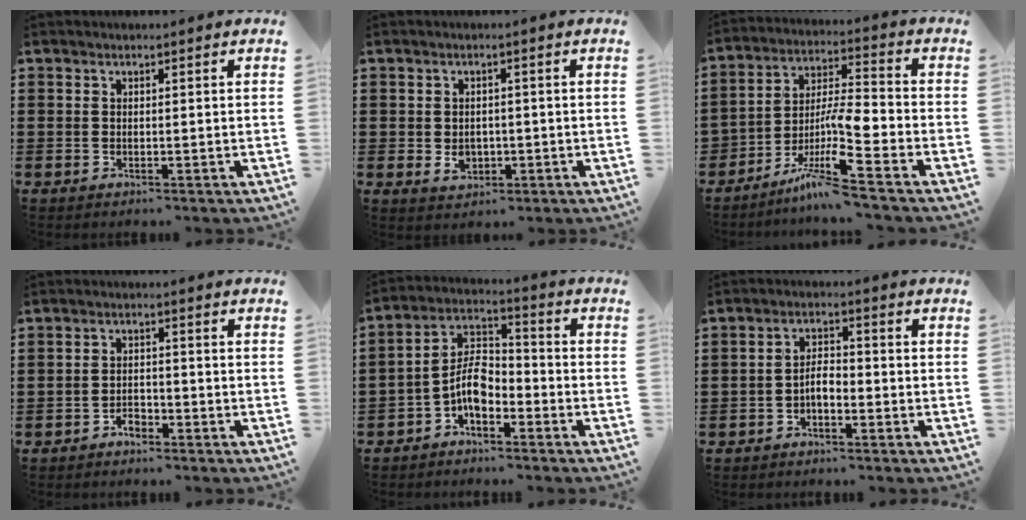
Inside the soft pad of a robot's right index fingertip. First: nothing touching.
{"total": 2.8, "force": [-0.5, 2.2, 1.7], "torque": [-0.029, 0.000, -0.012]}
{"total": 9.6, "force": [-6.1, 0.7, 7.4], "torque": [-0.151, -0.017, -0.124]}
{"total": 2.2, "force": [-1.8, 0.9, 0.8], "torque": [-0.020, 0.003, -0.038]}
{"total": 6.8, "force": [-3.2, 3.5, 4.9], "torque": [-0.108, 0.008, -0.066]}
{"total": 2.8, "force": [-1.4, 1.2, 2.2], "torque": [-0.041, 0.008, -0.028]}